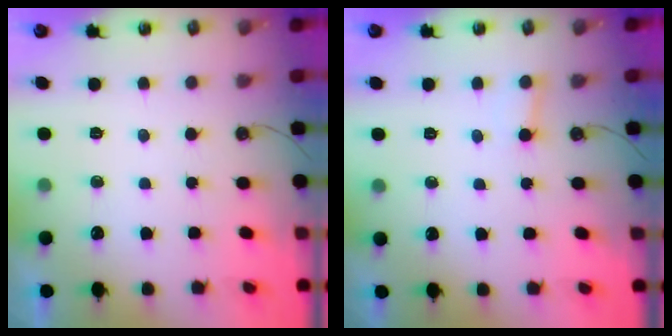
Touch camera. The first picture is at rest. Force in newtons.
{"total": 2.7, "press": 2.7, "slide": 0.2}